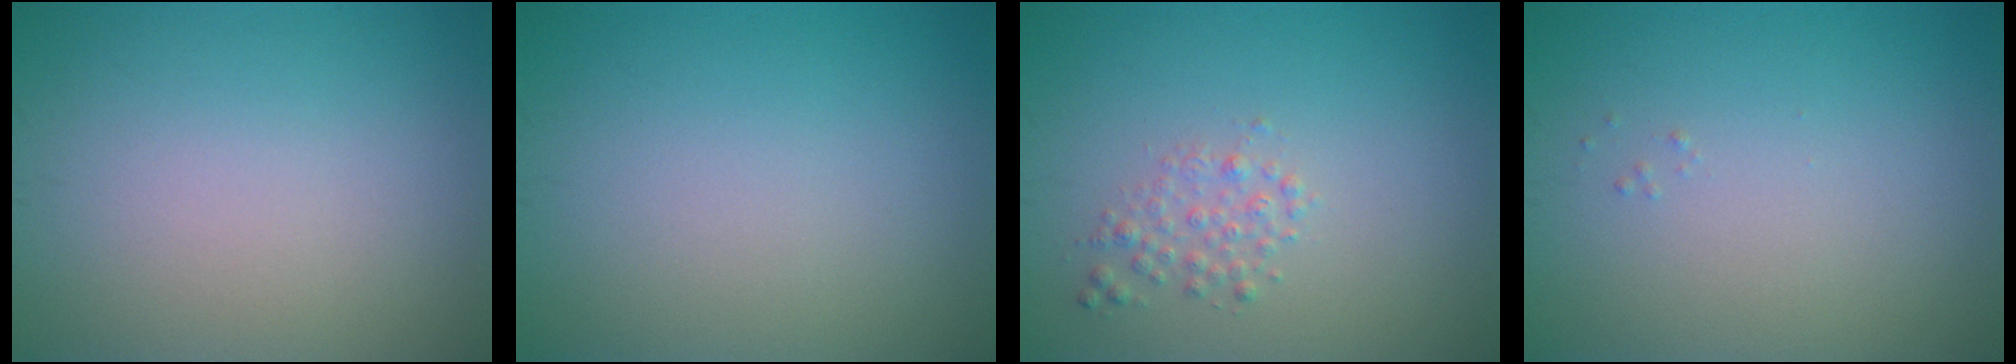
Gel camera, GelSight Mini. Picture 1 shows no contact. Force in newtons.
{"total": 0.0}
{"total": 1.5, "press": 1.5, "slide": 0.1}
{"total": 0.0}